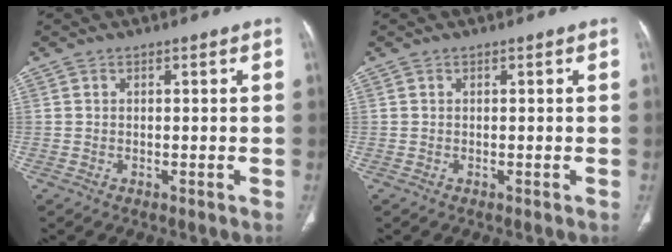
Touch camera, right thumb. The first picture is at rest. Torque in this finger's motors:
{"motor_torque": [0.01, 0.01, -0.18, 0.18, 0.01]}